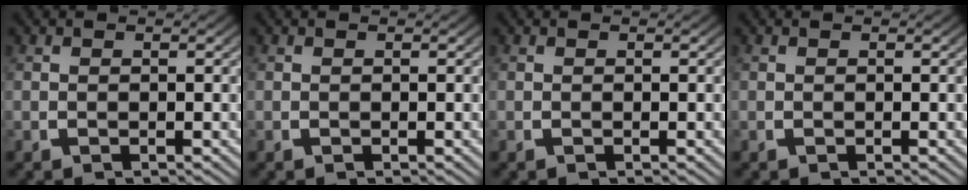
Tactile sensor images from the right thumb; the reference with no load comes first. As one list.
[{"total": 0.0}, {"total": 0.0}, {"total": 0.0}]